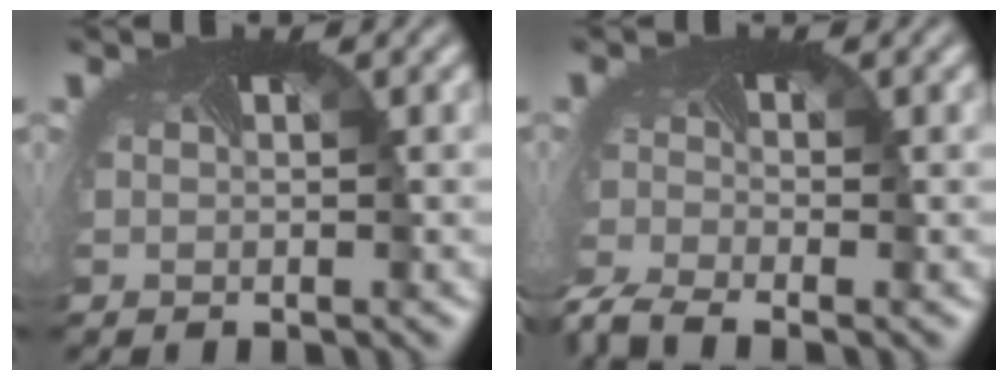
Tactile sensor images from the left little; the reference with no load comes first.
{"total": 4.9, "force": [-4.2, 1.2, 2.3], "torque": [-0.067, -0.029, -0.086]}